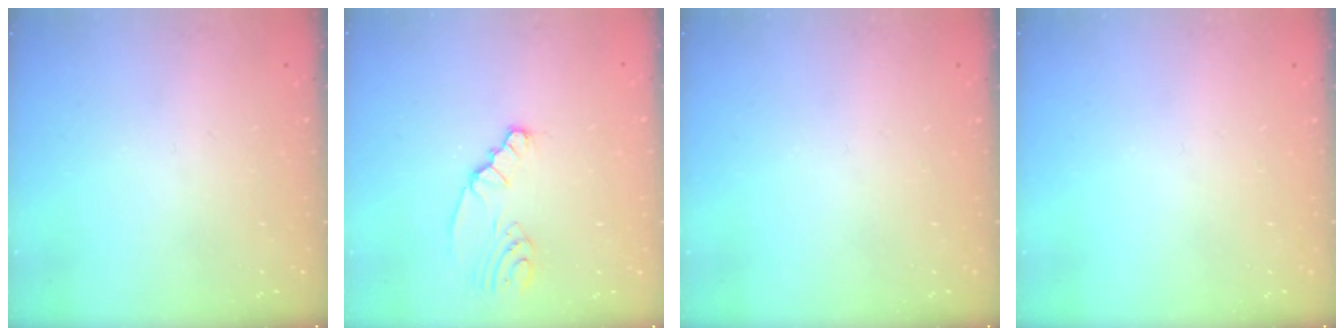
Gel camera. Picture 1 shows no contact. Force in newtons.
{"total": 2.2, "press": 2.2, "slide": 0.1}
{"total": 0.0}
{"total": 0.0}